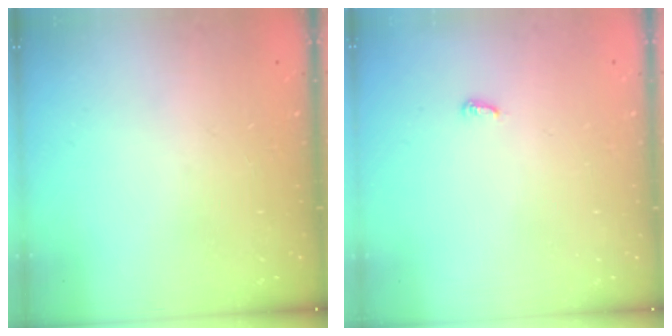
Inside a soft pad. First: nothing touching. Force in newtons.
{"total": 2.9, "press": 2.9, "slide": 0.3}